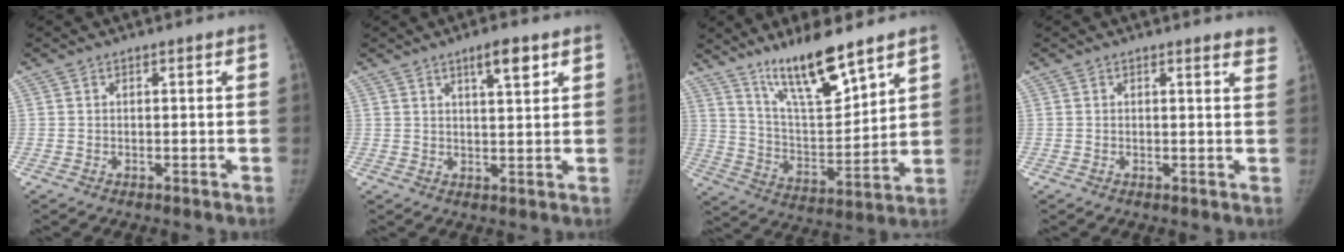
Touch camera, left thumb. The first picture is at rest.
{"total": 5.1, "force": [3.0, 1.3, 3.9], "torque": [-0.049, -0.017, 0.048]}
{"total": 15.2, "force": [11.3, 3.5, 9.6], "torque": [-0.141, -0.073, 0.212]}
{"total": 3.9, "force": [3.5, 0.7, 1.4], "torque": [-0.001, -0.016, 0.023]}